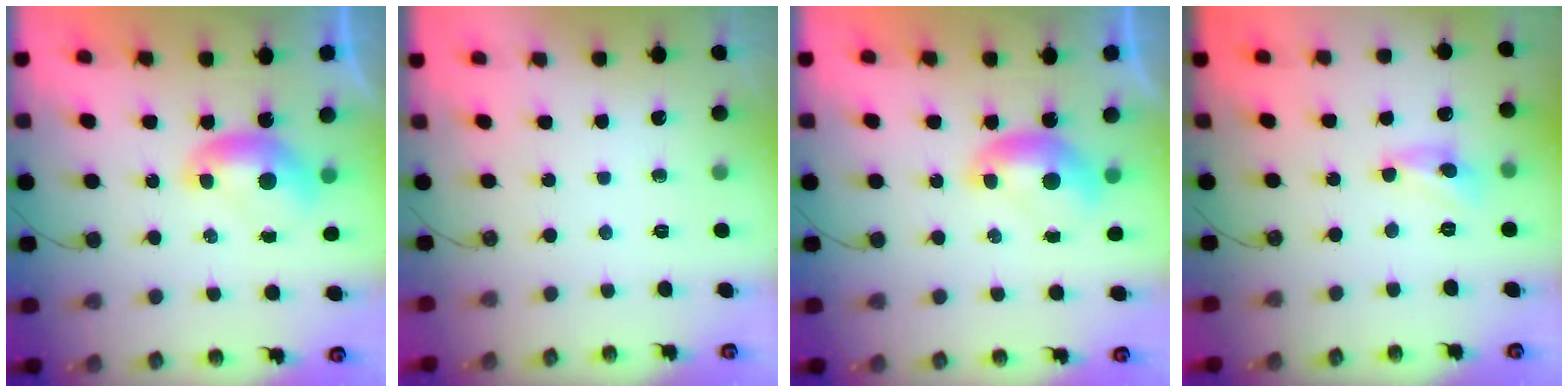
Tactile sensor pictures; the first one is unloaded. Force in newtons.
{"total": 0.0}
{"total": 0.0}
{"total": 2.2, "press": 2.2, "slide": 0.3}